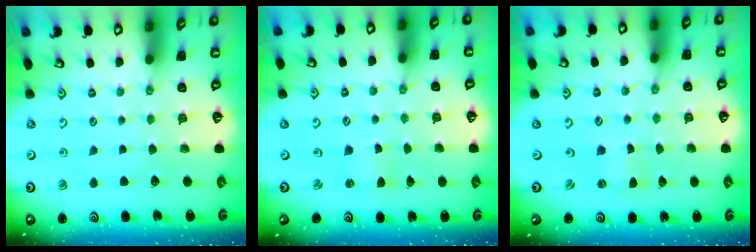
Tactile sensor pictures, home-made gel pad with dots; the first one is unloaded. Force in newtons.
{"total": 0.9, "press": 0.8, "slide": 0.1}
{"total": 0.0}